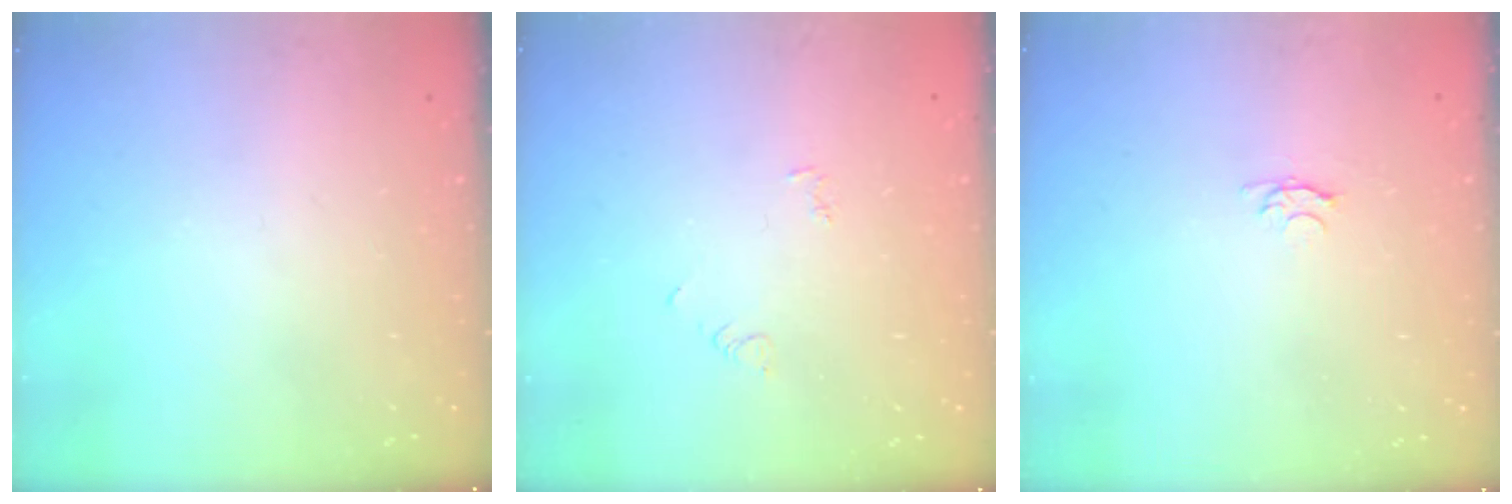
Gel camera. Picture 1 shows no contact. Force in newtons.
{"total": 3.1, "press": 3.1, "slide": 0.4}
{"total": 3.3, "press": 3.2, "slide": 0.5}